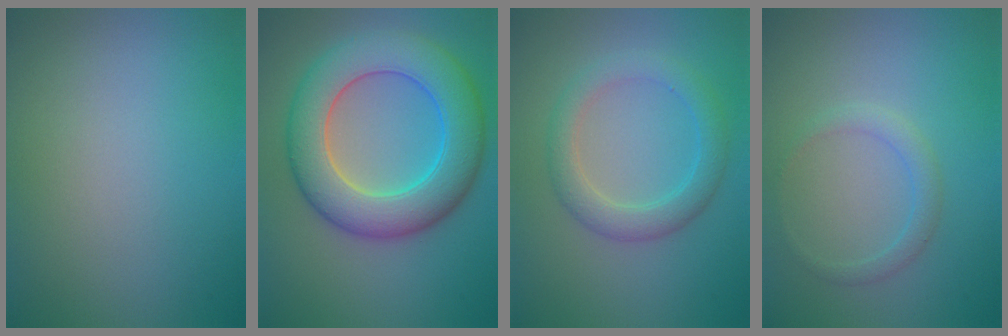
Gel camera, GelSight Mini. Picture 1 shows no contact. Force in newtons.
{"total": 9.0, "press": 9.0, "slide": 0.3}
{"total": 3.3, "press": 3.3, "slide": 0.1}
{"total": 1.6, "press": 1.6, "slide": 0.2}